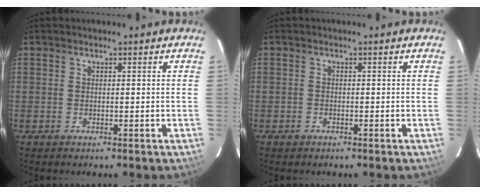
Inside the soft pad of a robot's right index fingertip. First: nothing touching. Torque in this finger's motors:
{"motor_torque": [-0.05, 0.09, 0.10, 0.01]}